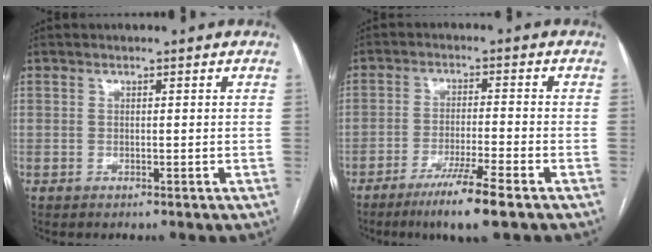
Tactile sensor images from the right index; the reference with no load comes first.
{"total": 7.8, "force": [-5.1, -0.3, 5.9], "torque": [-0.105, -0.021, -0.090]}